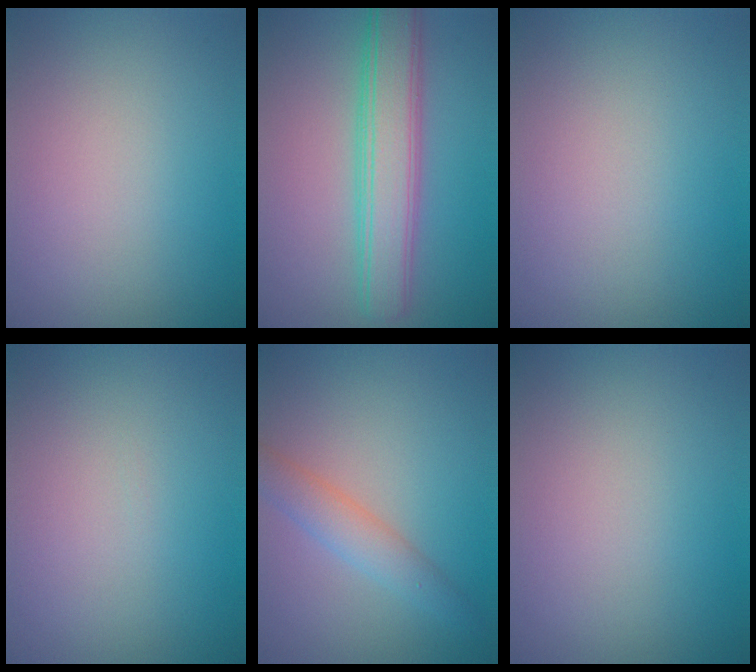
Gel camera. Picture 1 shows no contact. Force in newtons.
{"total": 5.8, "press": 5.8, "slide": 0.1}
{"total": 0.0}
{"total": 0.0}
{"total": 2.9, "press": 2.9, "slide": 0.1}
{"total": 0.0}